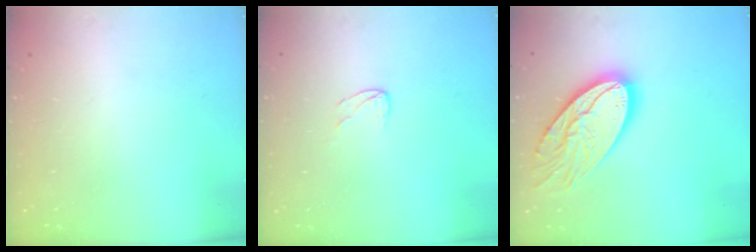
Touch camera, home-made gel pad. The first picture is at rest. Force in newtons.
{"total": 3.7, "press": 3.7, "slide": 0.4}
{"total": 18.9, "press": 18.9, "slide": 1.4}